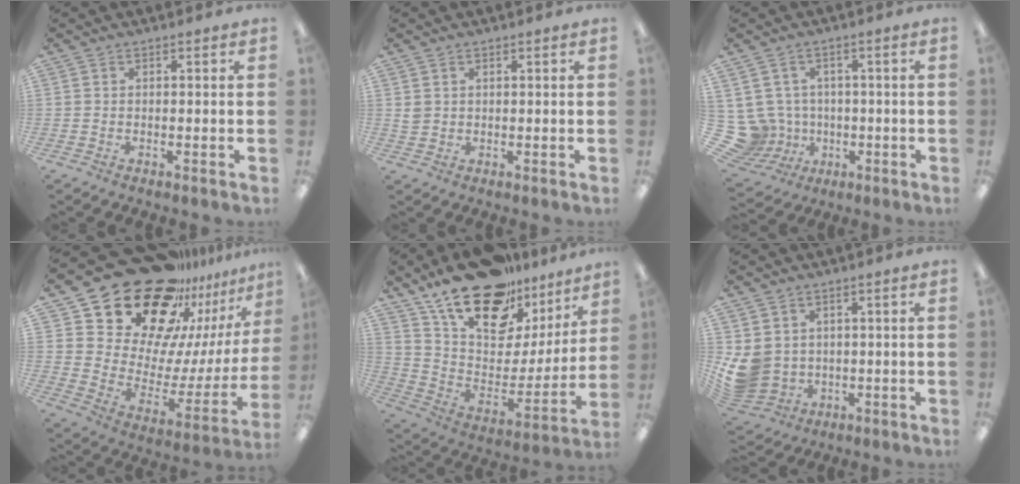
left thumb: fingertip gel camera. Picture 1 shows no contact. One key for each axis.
{"total": 1.8, "fx": 0.9, "fy": 1.4, "fz": 0.6, "tx": -0.015, "ty": 0.002, "tz": 0.017}
{"total": 9.0, "fx": -0.5, "fy": 8.7, "fz": 2.2, "tx": -0.109, "ty": 0.000, "tz": -0.001}
{"total": 26.8, "fx": 20.5, "fy": 13.3, "fz": 11.0, "tx": -0.188, "ty": -0.159, "tz": 0.384}
{"total": 23.0, "fx": 16.8, "fy": 10.9, "fz": 11.4, "tx": -0.190, "ty": -0.108, "tz": 0.298}
{"total": 7.5, "fx": 1.2, "fy": 6.9, "fz": 2.9, "tx": -0.085, "ty": -0.011, "tz": 0.029}